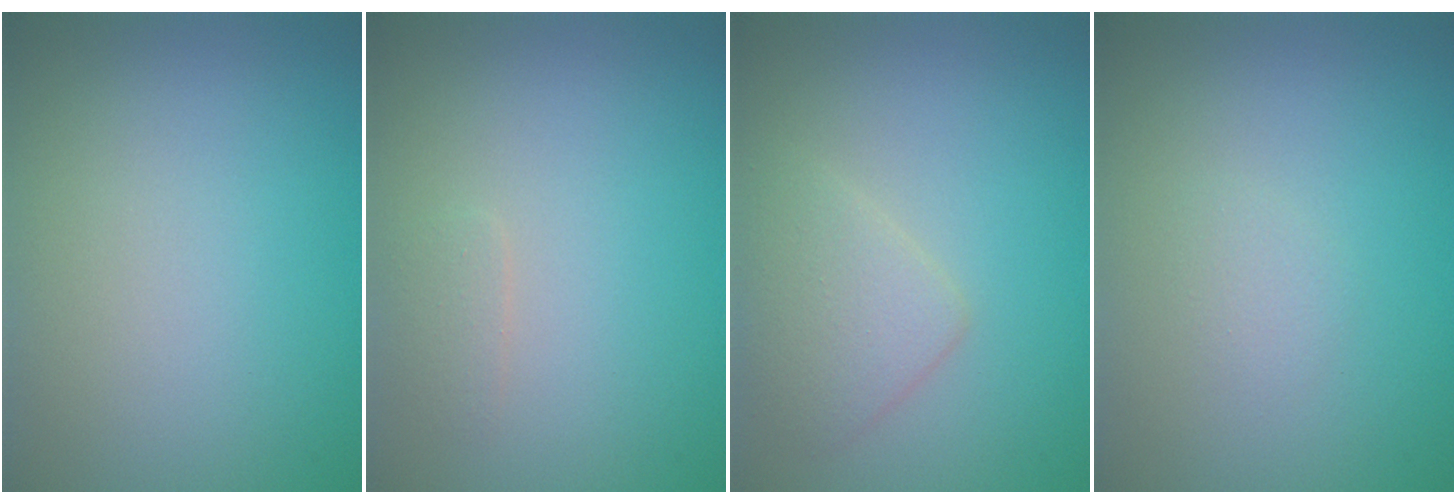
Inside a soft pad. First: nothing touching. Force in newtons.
{"total": 0.8, "press": 0.8, "slide": 0.0}
{"total": 2.7, "press": 2.7, "slide": 0.2}
{"total": 0.8, "press": 0.8, "slide": 0.1}